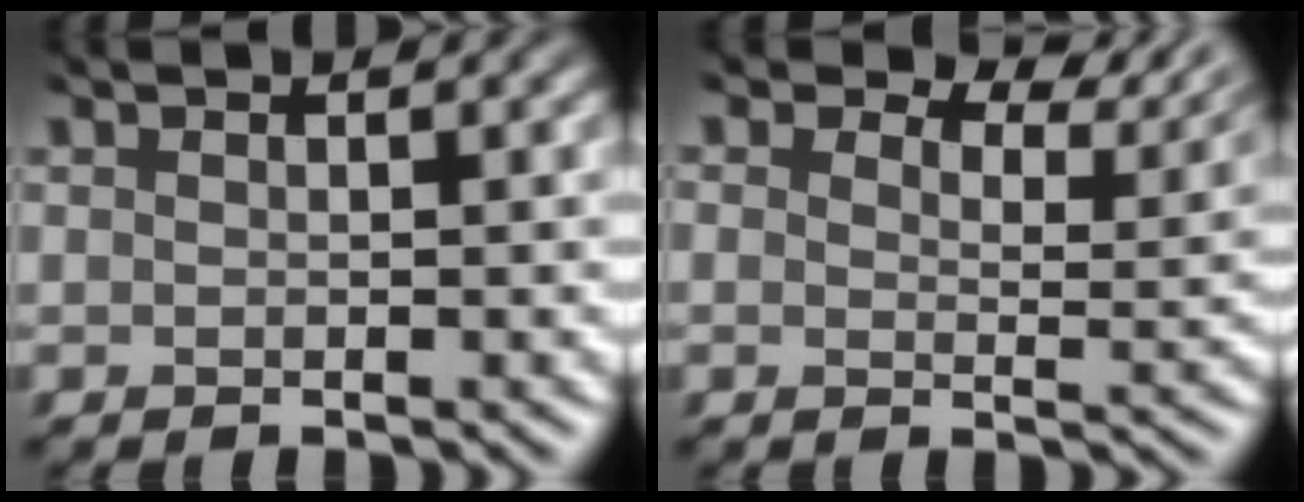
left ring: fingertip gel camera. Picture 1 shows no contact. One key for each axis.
{"total": 4.9, "fx": 4.3, "fy": 1.8, "fz": 1.7, "tx": -0.031, "ty": -0.005, "tz": 0.054}